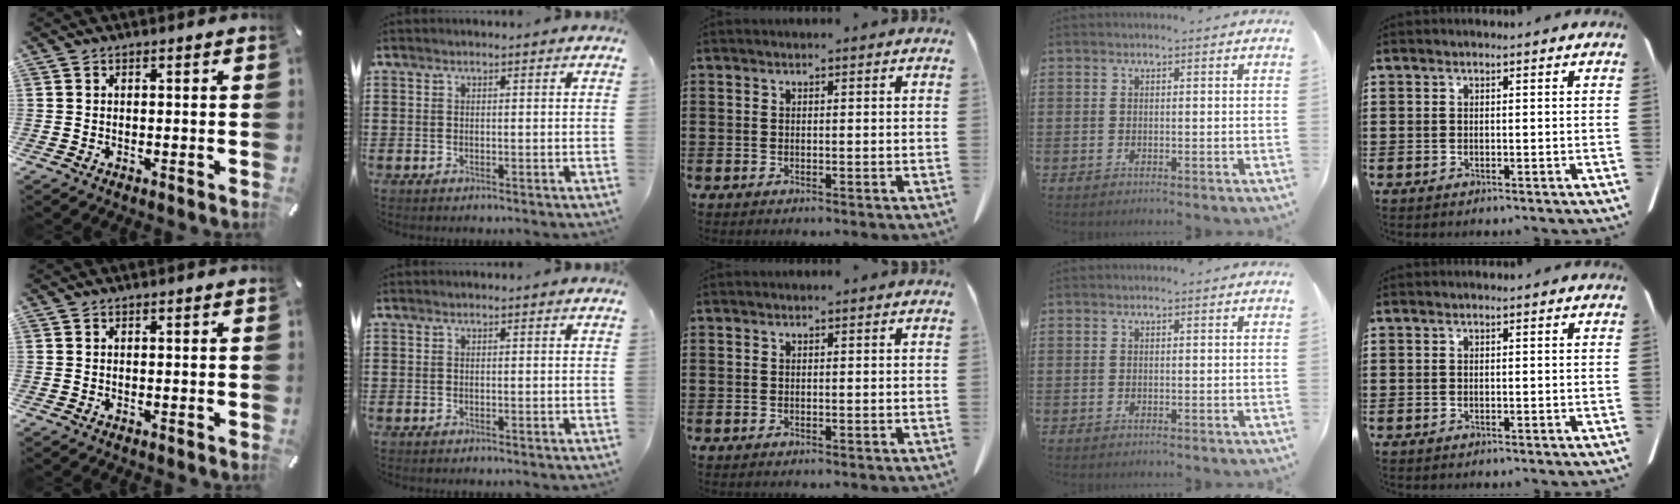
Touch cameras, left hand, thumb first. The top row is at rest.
{}